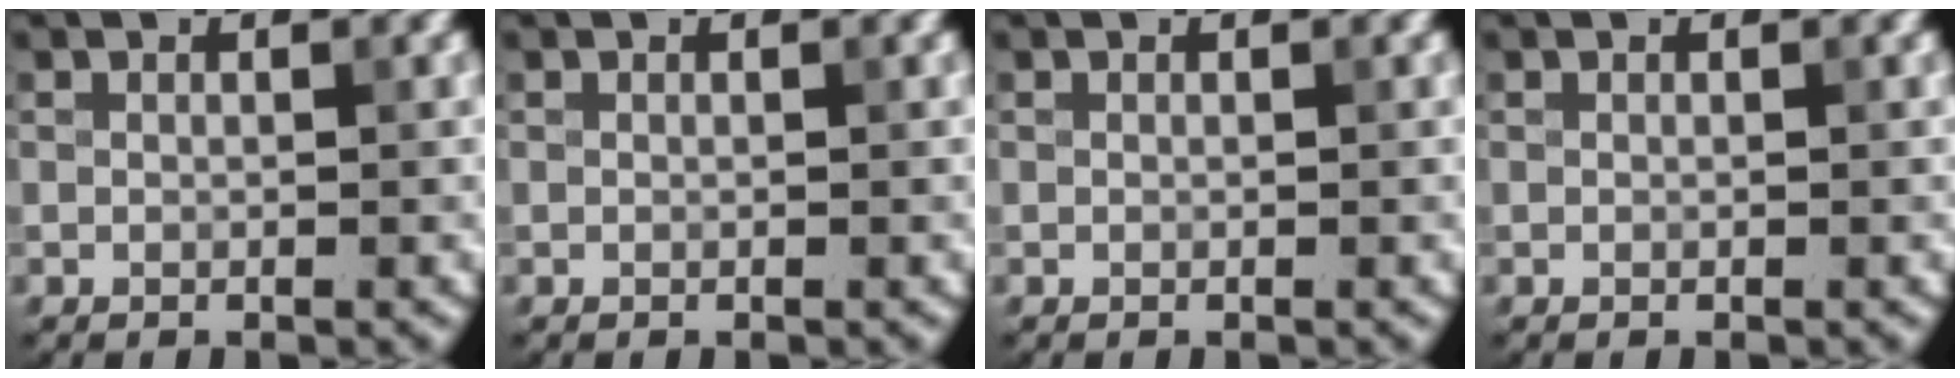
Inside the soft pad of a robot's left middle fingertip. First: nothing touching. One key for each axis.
{"total": 0.0}
{"total": 0.0}
{"total": 0.0}